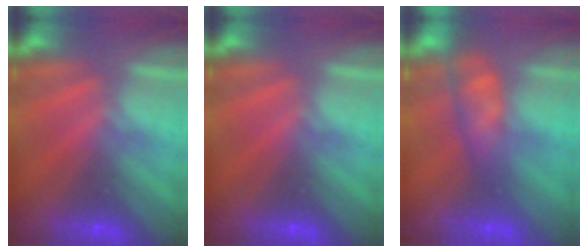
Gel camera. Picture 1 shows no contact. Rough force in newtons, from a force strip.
{"total": 0.0}
{"total": 4.8}